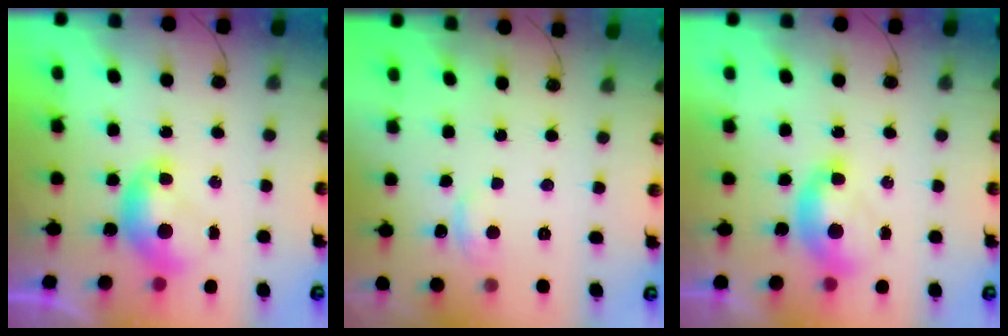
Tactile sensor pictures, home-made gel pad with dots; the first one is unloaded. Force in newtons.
{"total": 1.0, "press": 0.7, "slide": 0.8}
{"total": 1.5, "press": 1.4, "slide": 0.6}